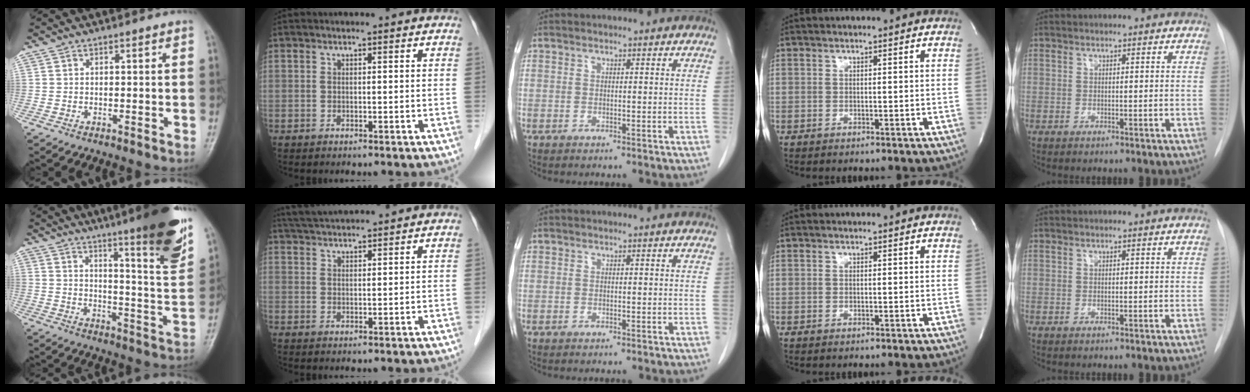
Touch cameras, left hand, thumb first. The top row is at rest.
{"thumb": {"total": 19.9, "force": [13.1, 2.2, 14.8], "torque": [-0.180, -0.068, 0.181]}, "index": {"total": 7.5, "force": [7.1, -0.1, 2.4], "torque": [-0.047, 0.036, 0.118]}}